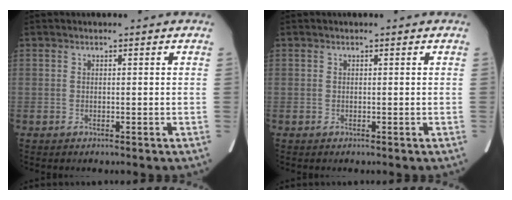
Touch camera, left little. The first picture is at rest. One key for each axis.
{"total": 0.0}